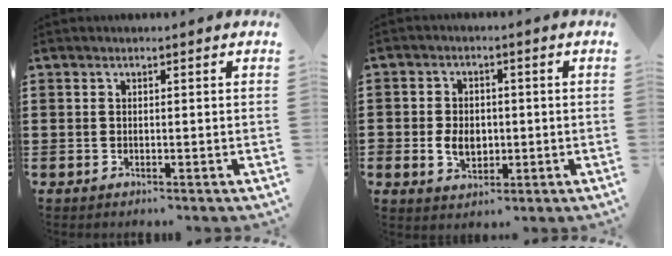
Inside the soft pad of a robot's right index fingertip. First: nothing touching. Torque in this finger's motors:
{"motor_torque": [0.32, -0.28, 0.18, 0.10]}